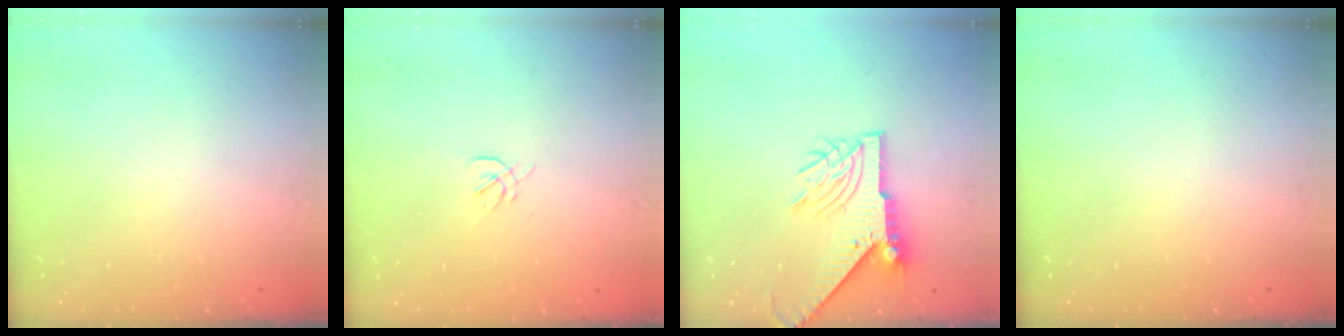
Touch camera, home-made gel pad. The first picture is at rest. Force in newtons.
{"total": 1.6, "press": 1.5, "slide": 0.6}
{"total": 9.2, "press": 9.1, "slide": 1.3}
{"total": 0.0}